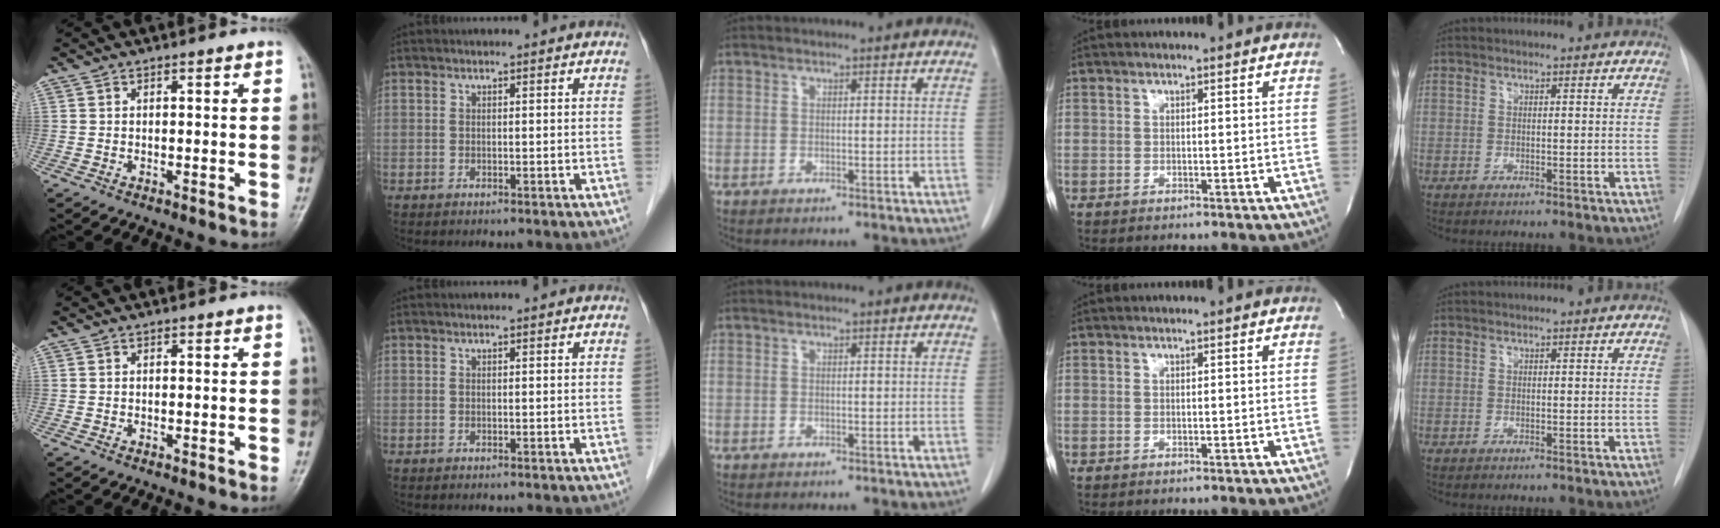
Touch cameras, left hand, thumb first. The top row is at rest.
{}